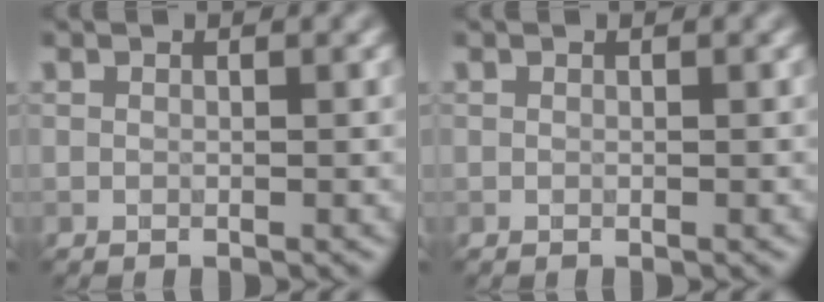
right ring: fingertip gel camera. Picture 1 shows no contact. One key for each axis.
{"total": 0.0}